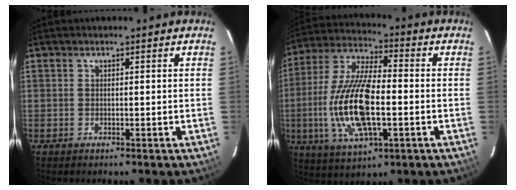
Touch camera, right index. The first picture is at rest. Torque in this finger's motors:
{"motor_torque": [2.14, 0.00, 1.05, 0.21]}